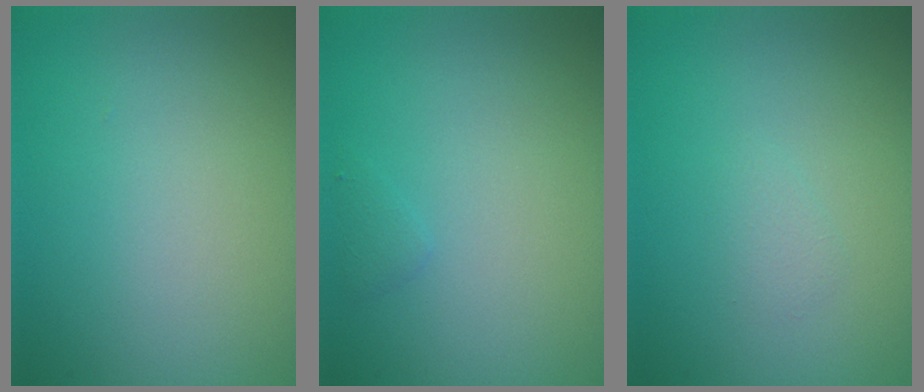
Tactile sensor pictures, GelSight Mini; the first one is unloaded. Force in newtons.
{"total": 0.6, "press": 0.6, "slide": 0.0}
{"total": 0.7, "press": 0.7, "slide": 0.1}